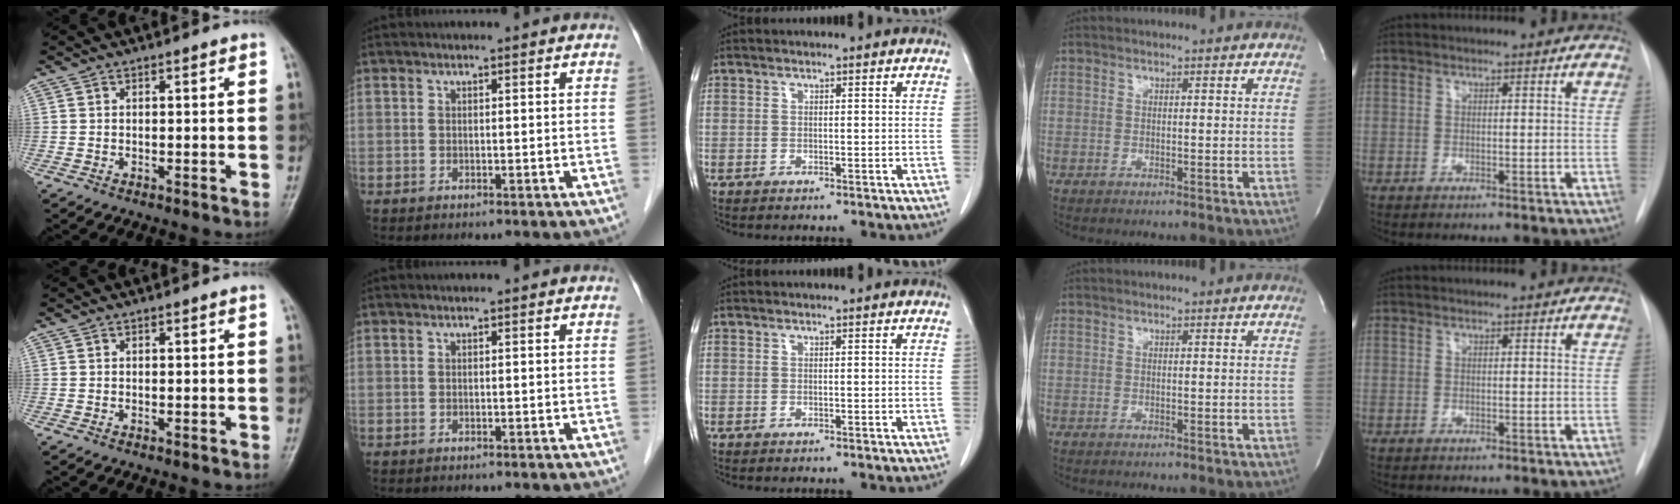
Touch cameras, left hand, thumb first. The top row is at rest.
{}